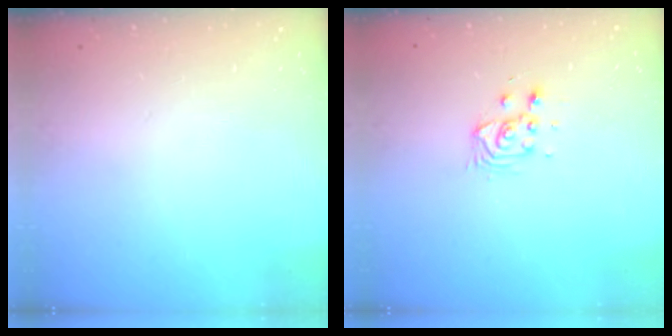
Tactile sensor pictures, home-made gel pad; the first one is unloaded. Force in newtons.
{"total": 3.9, "press": 3.8, "slide": 0.6}